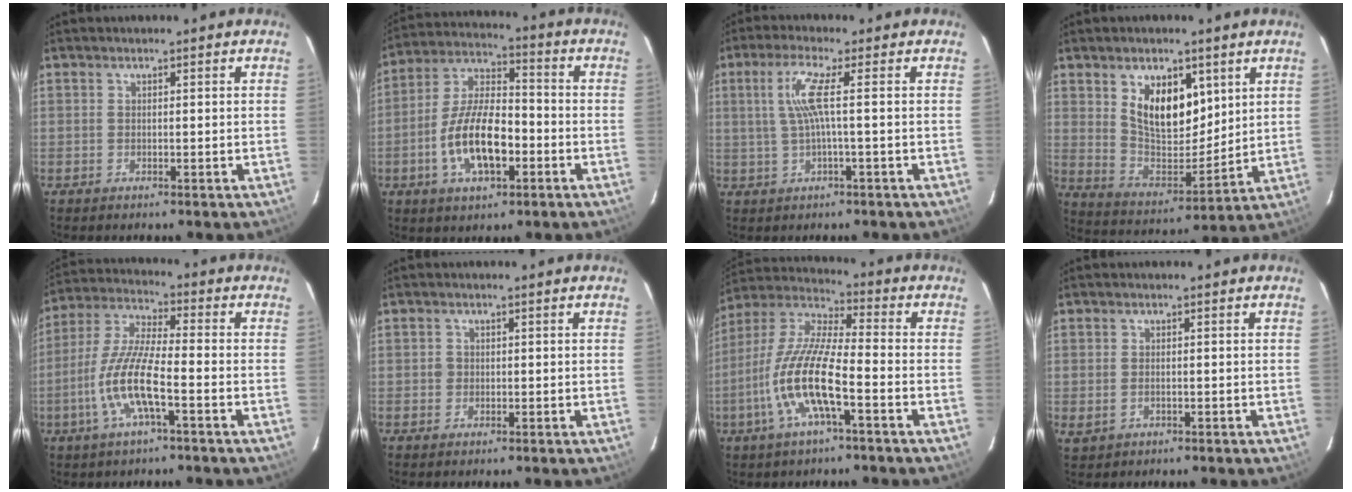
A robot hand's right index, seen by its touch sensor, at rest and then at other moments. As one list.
[{"total": 13.7, "force": [-4.4, 6.0, 11.5], "torque": [-0.230, 0.006, -0.075]}, {"total": 5.5, "force": [0.4, -0.7, 5.4], "torque": [-0.110, -0.001, 0.016]}, {"total": 12.9, "force": [5.5, 7.2, 9.1], "torque": [-0.156, -0.002, 0.114]}, {"total": 11.5, "force": [-4.3, 2.0, 10.5], "torque": [-0.226, -0.005, -0.085]}, {"total": 1.2, "force": [-0.2, 1.2, 0.1], "torque": [0.000, 0.002, -0.002]}, {"total": 13.8, "force": [-5.2, 2.6, 12.6], "torque": [-0.260, -0.006, -0.107]}, {"total": 2.2, "force": [-0.5, 1.6, 1.5], "torque": [-0.031, -0.004, -0.006]}]